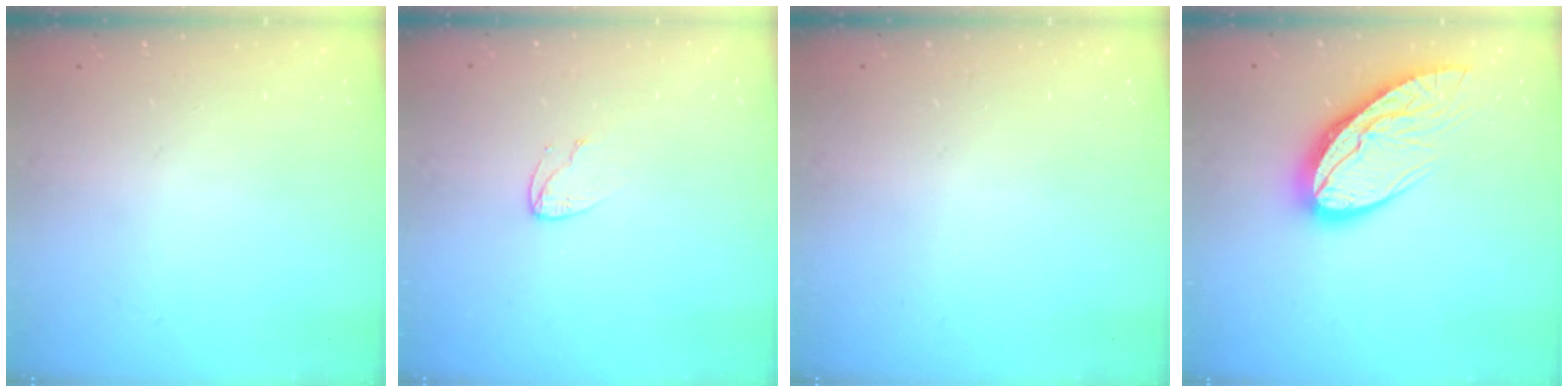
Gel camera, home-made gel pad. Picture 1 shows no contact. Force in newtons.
{"total": 4.5, "press": 4.5, "slide": 0.4}
{"total": 0.0}
{"total": 14.0, "press": 13.9, "slide": 1.4}